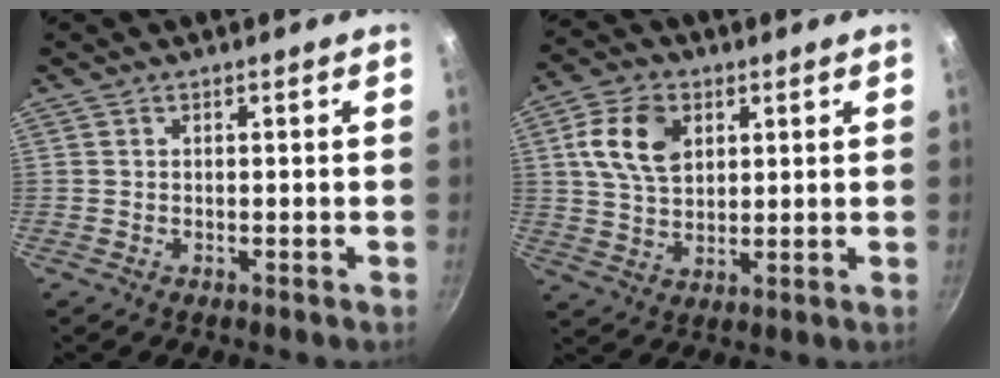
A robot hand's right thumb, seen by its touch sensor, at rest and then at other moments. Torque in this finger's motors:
{"motor_torque": [0.19, 1.96, 0.55, -0.19, 0.16]}